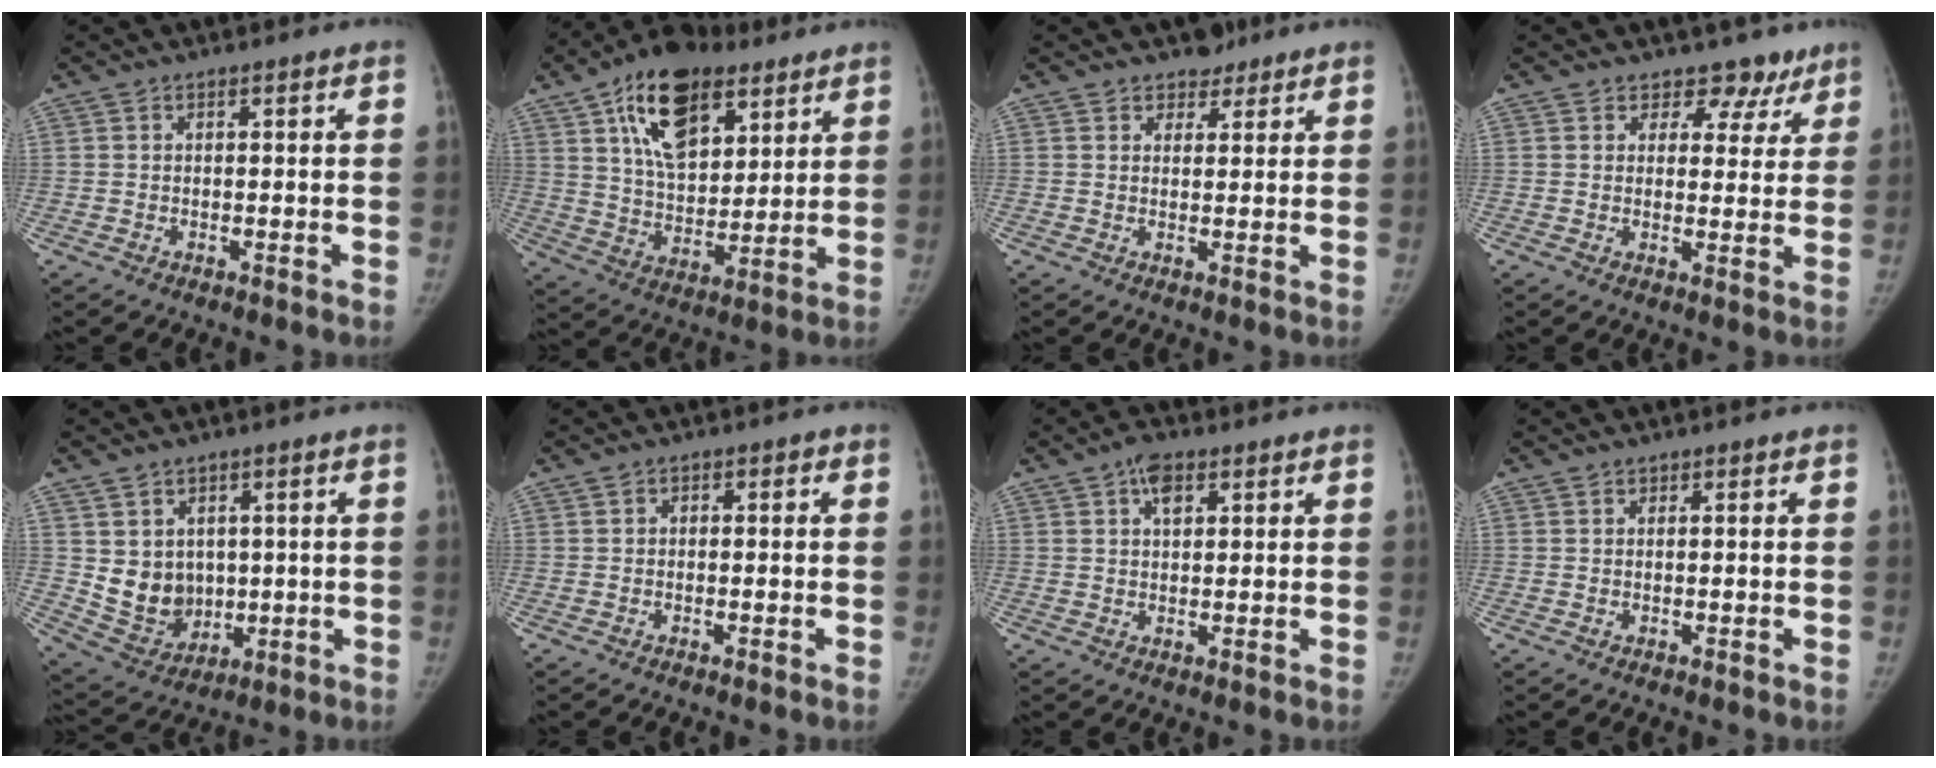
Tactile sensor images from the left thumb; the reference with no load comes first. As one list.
[{"total": 19.7, "force": [9.9, 10.8, 13.1], "torque": [-0.182, -0.033, 0.167]}, {"total": 3.0, "force": [2.3, 1.9, 0.0], "torque": [0.019, -0.012, 0.030]}, {"total": 6.4, "force": [5.0, 4.0, 0.4], "torque": [0.034, -0.027, 0.055]}, {"total": 9.6, "force": [1.3, 8.2, 4.8], "torque": [-0.048, -0.018, 0.053]}, {"total": 1.0, "force": [-0.3, 0.8, 0.5], "torque": [0.009, -0.002, -0.014]}, {"total": 4.3, "force": [2.0, 2.4, 2.9], "torque": [-0.037, -0.001, 0.030]}, {"total": 0.0}]